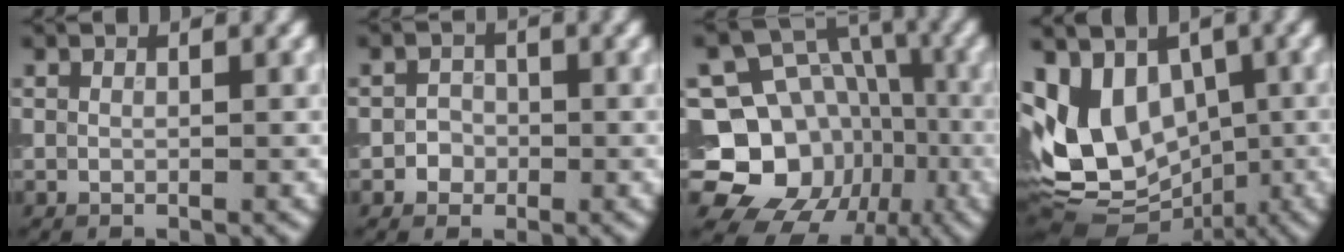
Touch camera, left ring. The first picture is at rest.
{"total": 1.4, "force": [-0.5, 1.3, 0.3], "torque": [0.009, 0.003, -0.012]}
{"total": 13.2, "force": [-3.6, 11.5, 5.6], "torque": [-0.095, -0.002, -0.085]}
{"total": 8.8, "force": [-1.2, 6.7, 5.5], "torque": [-0.098, -0.005, -0.032]}